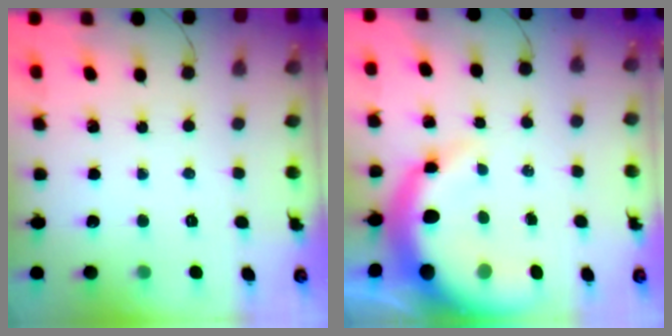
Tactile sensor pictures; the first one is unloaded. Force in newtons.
{"total": 10.1, "press": 9.8, "slide": 2.6}